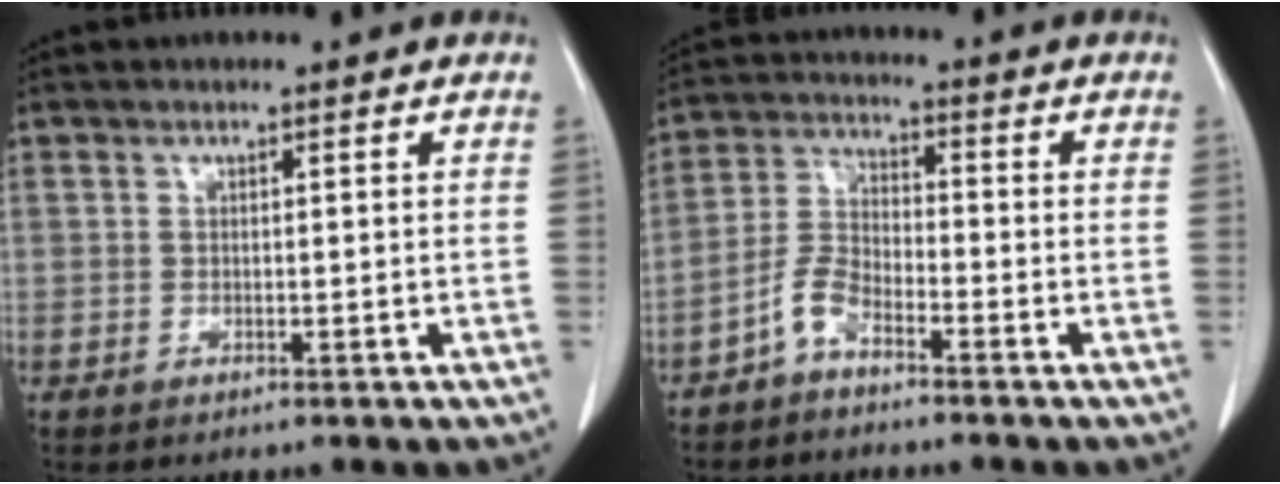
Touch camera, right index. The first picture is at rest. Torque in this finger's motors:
{"motor_torque": [-0.01, 0.01, 0.04, -0.01]}